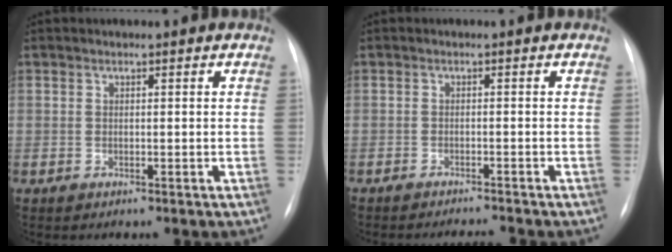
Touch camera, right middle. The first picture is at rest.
{"total": 2.8, "force": [-2.7, -0.8, 0.3], "torque": [-0.005, -0.010, -0.038]}